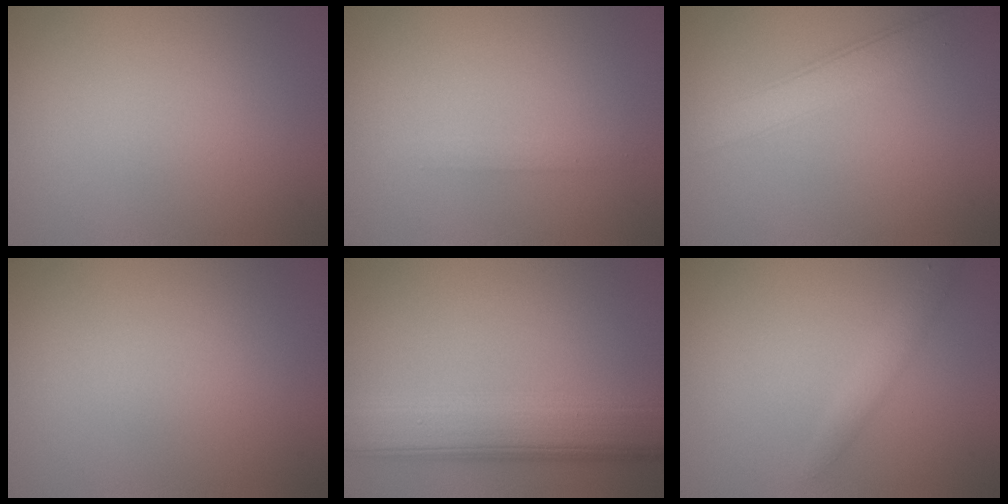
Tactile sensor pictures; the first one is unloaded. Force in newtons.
{"total": 0.8, "press": 0.8, "slide": 0.1}
{"total": 3.3, "press": 3.3, "slide": 0.2}
{"total": 0.0}
{"total": 9.2, "press": 9.2, "slide": 0.3}
{"total": 1.4, "press": 1.4, "slide": 0.0}